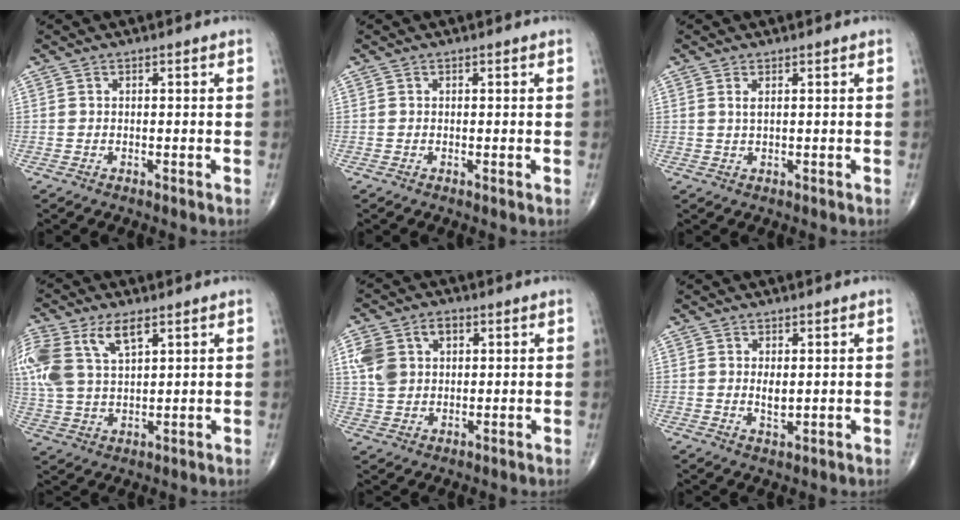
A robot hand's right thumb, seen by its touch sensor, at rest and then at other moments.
{"total": 0.0}
{"total": 1.2, "force": [0.5, 0.3, 1.0], "torque": [-0.023, 0.001, 0.013]}
{"total": 16.0, "force": [7.0, 8.6, 11.6], "torque": [-0.278, 0.005, 0.137]}
{"total": 9.0, "force": [2.8, 6.6, 5.5], "torque": [-0.093, 0.006, 0.055]}
{"total": 2.7, "force": [0.5, 1.2, 2.4], "torque": [-0.038, -0.009, 0.012]}